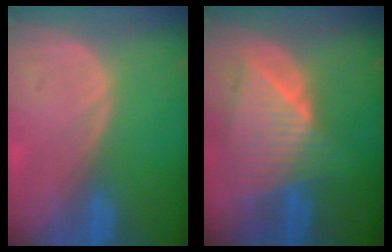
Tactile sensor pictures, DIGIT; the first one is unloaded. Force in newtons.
{"total": 9.0, "press": 8.0, "slide": 4.1}